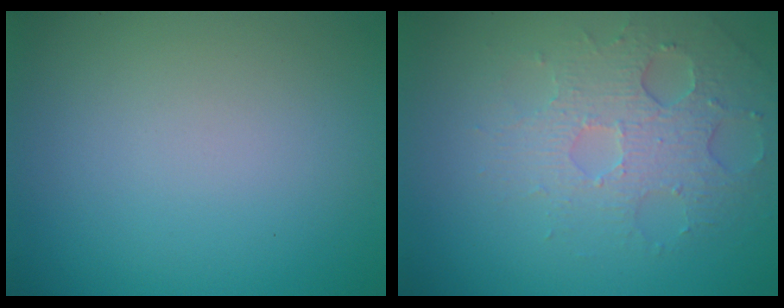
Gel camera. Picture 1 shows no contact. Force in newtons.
{"total": 3.9, "press": 3.6, "slide": 1.5}